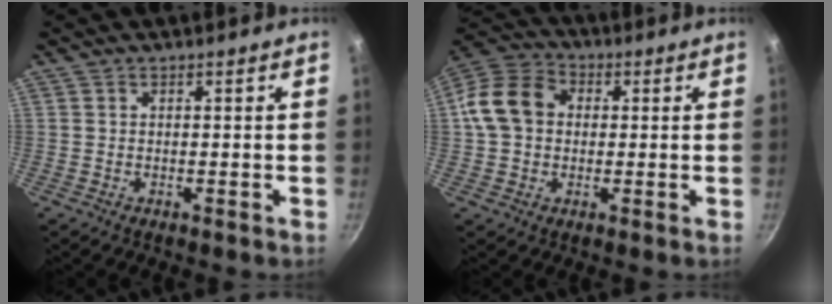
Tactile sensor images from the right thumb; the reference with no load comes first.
{"total": 11.3, "force": [0.8, 9.1, 6.7], "torque": [-0.098, 0.024, -0.004]}